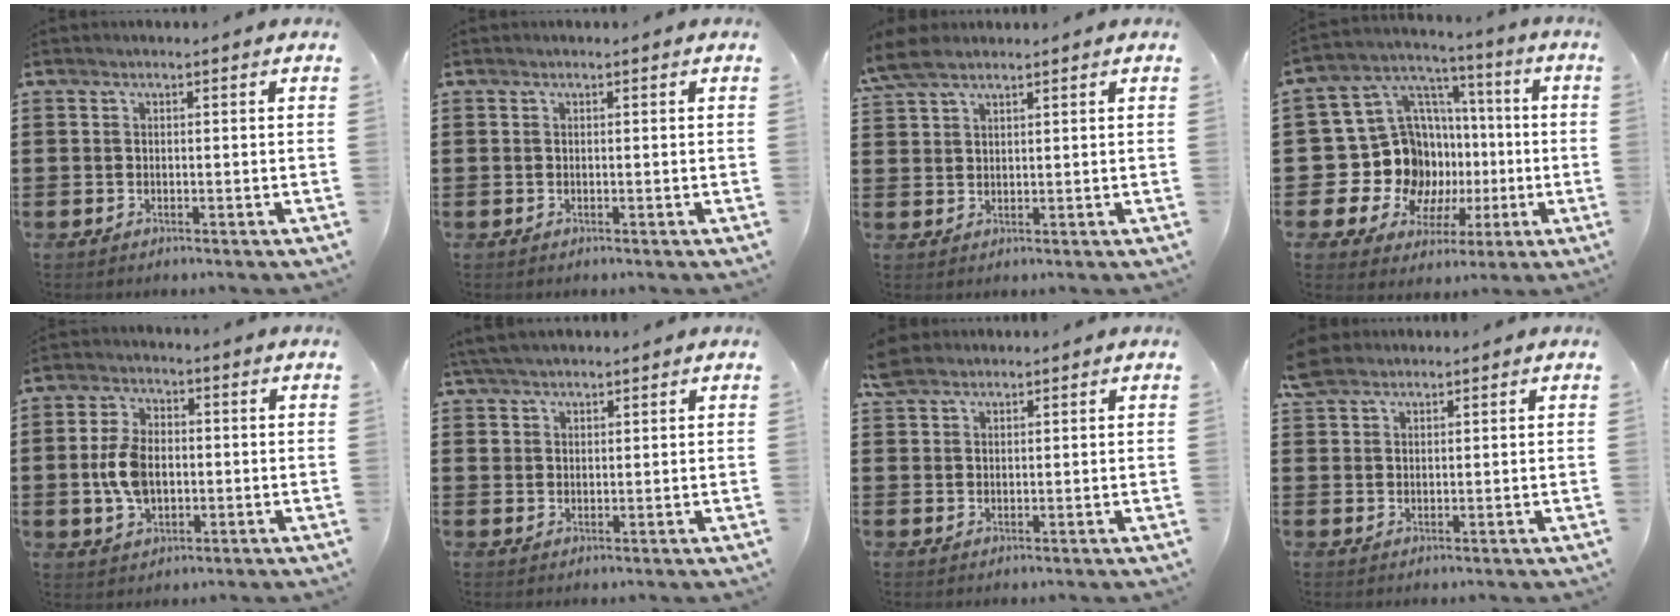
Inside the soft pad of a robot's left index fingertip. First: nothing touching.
{"total": 0.0}
{"total": 4.7, "force": [3.4, 1.8, 2.7], "torque": [-0.068, 0.002, 0.063]}
{"total": 15.6, "force": [-1.8, 14.2, 6.2], "torque": [-0.151, -0.021, -0.001]}
{"total": 7.0, "force": [-0.4, 4.4, 5.5], "torque": [-0.137, 0.001, -0.015]}
{"total": 4.0, "force": [3.5, 1.4, 1.2], "torque": [-0.034, -0.001, 0.068]}
{"total": 3.4, "force": [2.8, 1.5, 1.2], "torque": [-0.032, 0.005, 0.055]}
{"total": 3.9, "force": [3.2, 1.8, 1.3], "torque": [-0.035, 0.004, 0.063]}